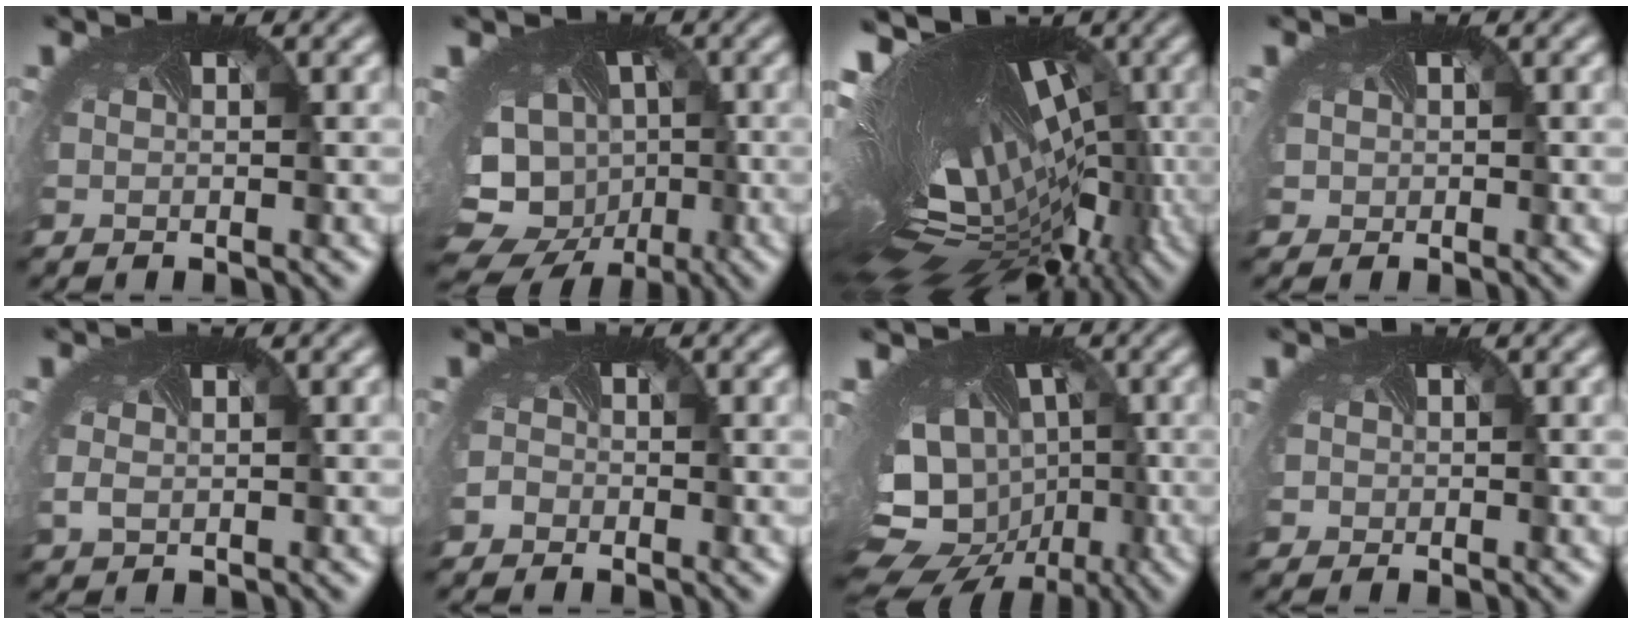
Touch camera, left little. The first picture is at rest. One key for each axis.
{"total": 15.8, "fx": -5.6, "fy": 12.6, "fz": 7.7, "tx": -0.131, "ty": -0.060, "tz": -0.070}
{"total": 20.7, "fx": 0.4, "fy": 9.2, "fz": 18.5, "tx": -0.299, "ty": 0.039, "tz": 0.007}
{"total": 1.2, "fx": 0.3, "fy": 1.2, "fz": 0.3, "tx": -0.005, "ty": 0.003, "tz": 0.000}
{"total": 1.0, "fx": -0.2, "fy": 0.8, "fz": 0.6, "tx": -0.021, "ty": -0.002, "tz": 0.003}
{"total": 0.9, "fx": -0.7, "fy": 0.6, "fz": -0.2, "tx": 0.003, "ty": -0.006, "tz": -0.016}
{"total": 16.9, "fx": -5.1, "fy": 12.4, "fz": 10.3, "tx": -0.163, "ty": -0.012, "tz": -0.076}
{"total": 1.0, "fx": 0.0, "fy": 1.0, "fz": 0.1, "tx": 0.003, "ty": 0.001, "tz": -0.006}